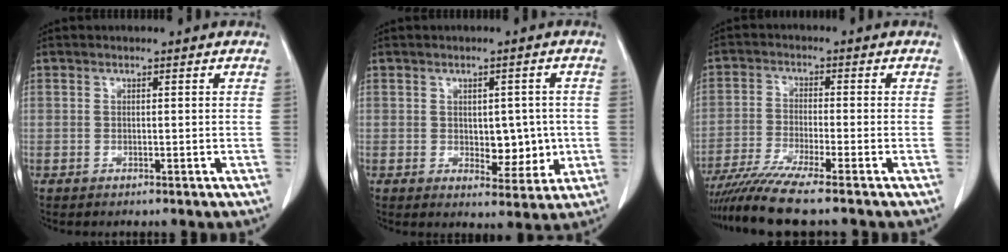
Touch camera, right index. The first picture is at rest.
{"total": 6.0, "force": [-0.3, 3.4, 5.0], "torque": [-0.056, -0.001, 0.006]}
{"total": 8.8, "force": [-7.2, -1.0, 5.1], "torque": [-0.085, -0.028, -0.125]}